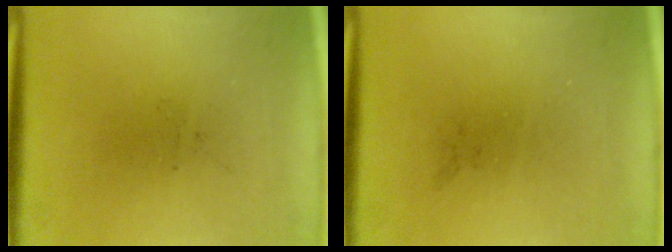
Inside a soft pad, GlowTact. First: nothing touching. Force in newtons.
{"total": 0.0}